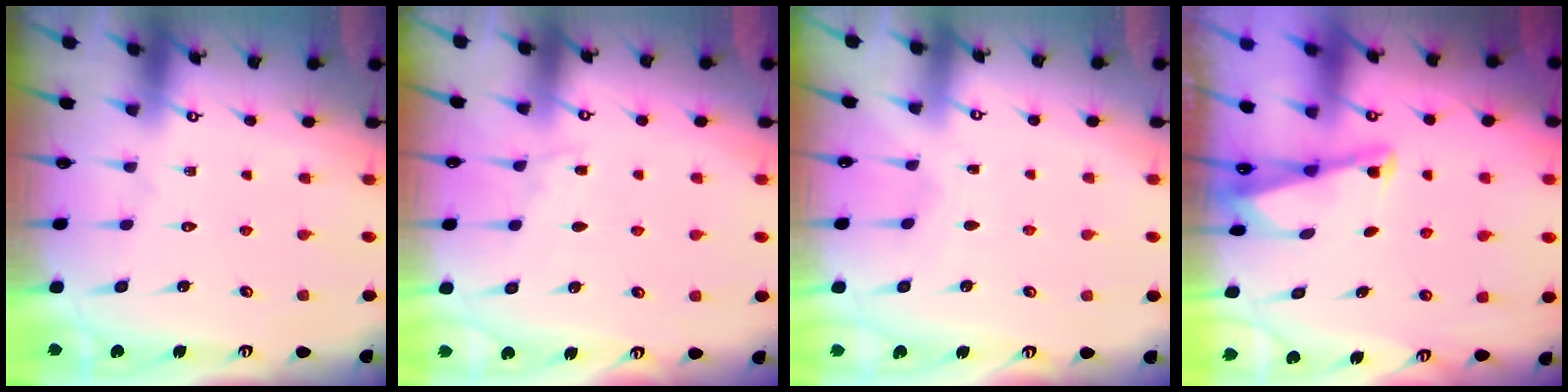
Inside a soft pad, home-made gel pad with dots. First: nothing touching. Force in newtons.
{"total": 4.0, "press": 4.0, "slide": 0.5}
{"total": 2.6, "press": 2.5, "slide": 0.4}
{"total": 1.9, "press": 1.9, "slide": 0.4}